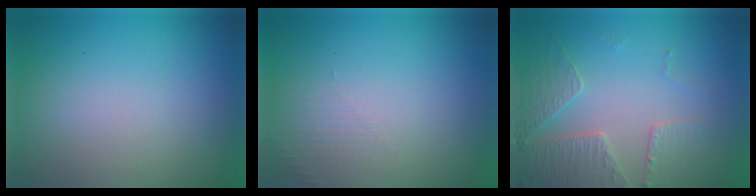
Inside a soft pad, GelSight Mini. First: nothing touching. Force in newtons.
{"total": 1.3, "press": 0.1, "slide": 1.3}
{"total": 3.7, "press": 3.5, "slide": 1.2}